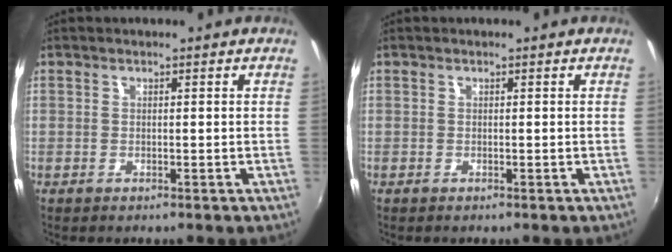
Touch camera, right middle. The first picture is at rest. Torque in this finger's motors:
{"motor_torque": [0.07, -0.26, 0.00, 0.01]}